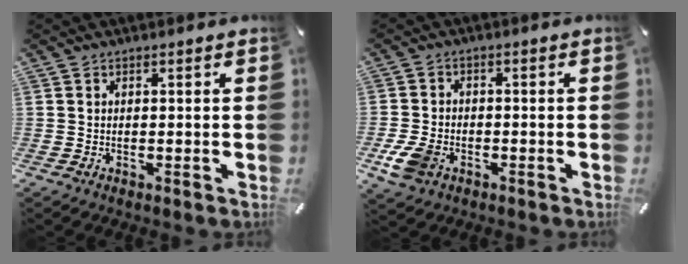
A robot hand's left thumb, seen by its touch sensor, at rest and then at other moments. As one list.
[{"total": 6.3, "force": [-2.7, 4.4, 3.7], "torque": [-0.094, 0.005, -0.052]}]